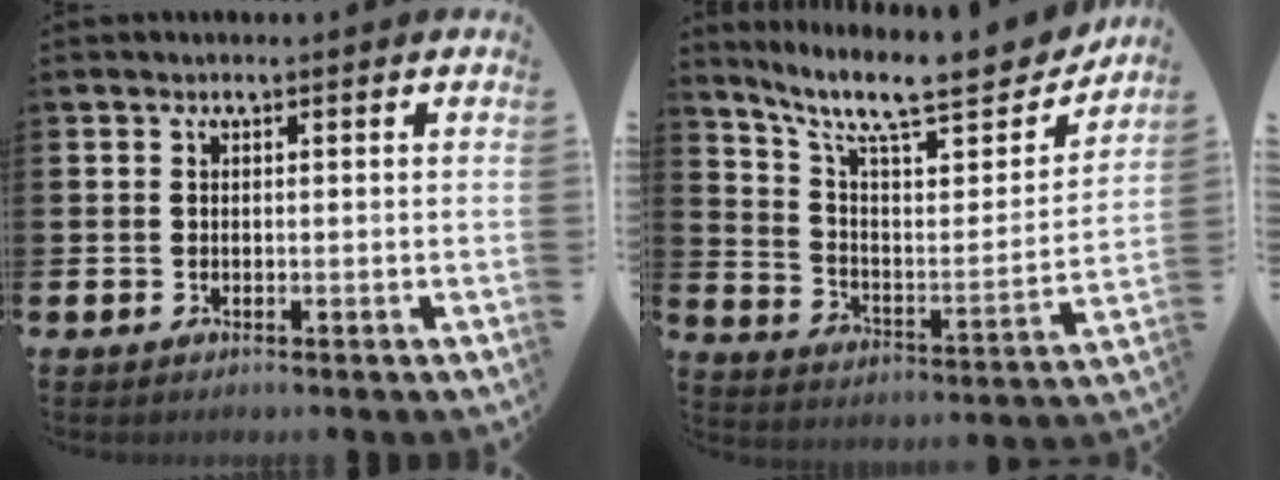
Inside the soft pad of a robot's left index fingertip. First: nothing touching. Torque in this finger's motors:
{"motor_torque": [0.10, -0.40, 0.66, 0.21]}